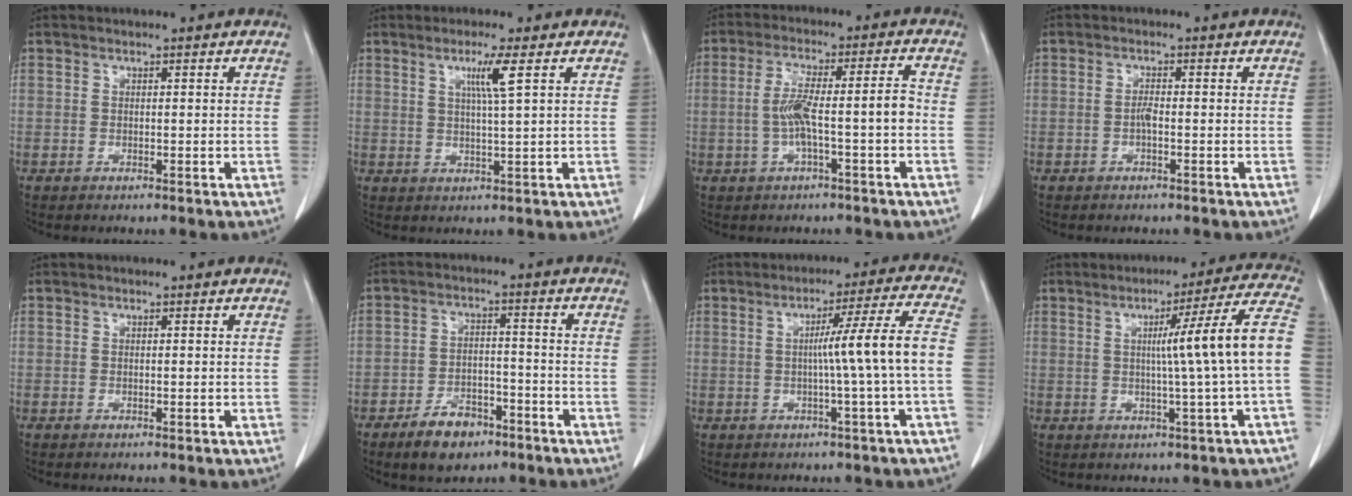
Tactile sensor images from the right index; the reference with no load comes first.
{"total": 4.4, "force": [1.8, -0.9, 3.9], "torque": [-0.075, -0.004, 0.033]}
{"total": 8.0, "force": [-1.5, 0.5, 7.8], "torque": [-0.150, 0.024, -0.024]}
{"total": 1.3, "force": [-0.4, 0.2, 1.3], "torque": [-0.026, 0.001, -0.009]}
{"total": 0.0}
{"total": 7.2, "force": [-4.8, 3.8, 3.7], "torque": [-0.068, 0.007, -0.078]}
{"total": 9.2, "force": [-0.9, -2.0, 8.9], "torque": [-0.133, 0.013, -0.009]}
{"total": 12.7, "force": [0.1, -2.2, 12.5], "torque": [-0.165, 0.014, -0.002]}